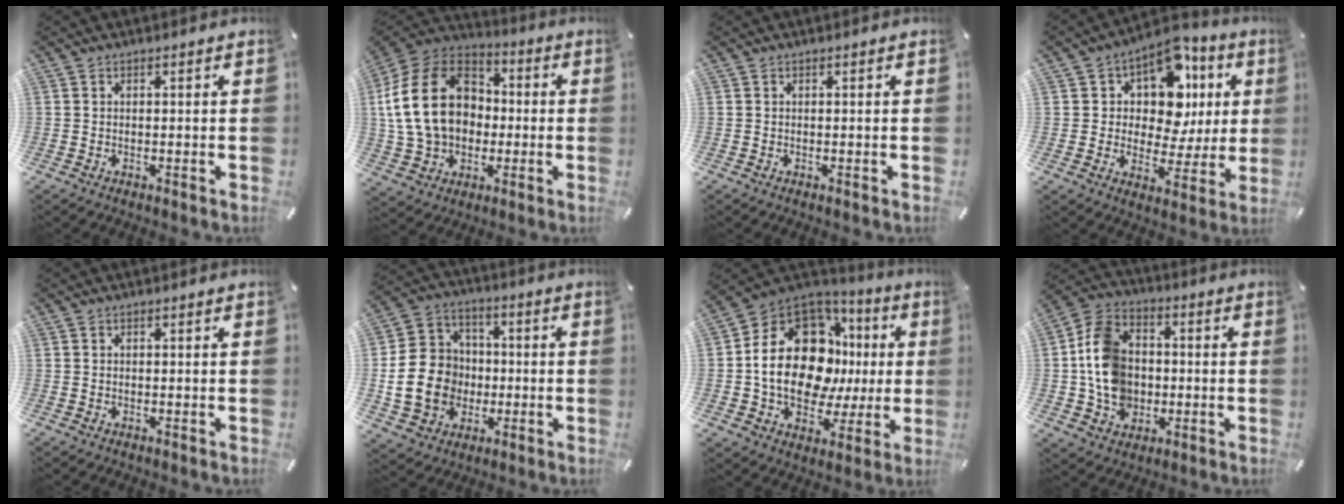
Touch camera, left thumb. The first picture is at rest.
{"total": 21.0, "force": [-0.1, 16.8, 12.7], "torque": [-0.272, 0.016, -0.002]}
{"total": 0.0}
{"total": 13.7, "force": [5.8, 9.3, 8.1], "torque": [-0.125, -0.043, 0.105]}
{"total": 0.0}
{"total": 16.2, "force": [-2.5, 14.2, 7.4], "torque": [-0.156, 0.021, -0.040]}
{"total": 22.3, "force": [2.3, 16.4, 15.0], "torque": [-0.269, -0.008, 0.049]}
{"total": 13.6, "force": [-1.3, 11.6, 7.0], "torque": [-0.156, 0.022, -0.020]}